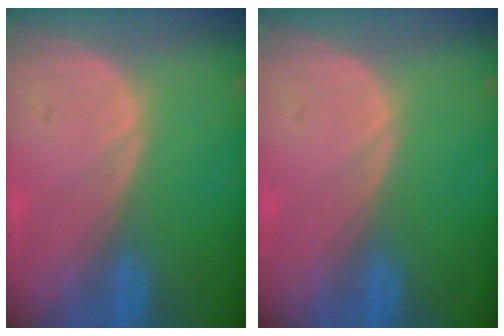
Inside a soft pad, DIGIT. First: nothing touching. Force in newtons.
{"total": 0.0}